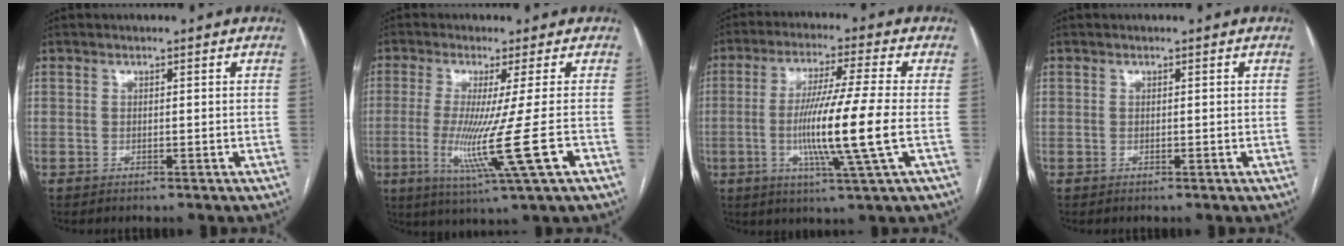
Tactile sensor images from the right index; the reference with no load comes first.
{"total": 10.5, "force": [-2.2, -2.1, 10.0], "torque": [-0.193, -0.047, -0.036]}
{"total": 12.4, "force": [-1.9, -1.4, 12.1], "torque": [-0.233, -0.015, -0.039]}
{"total": 0.0}